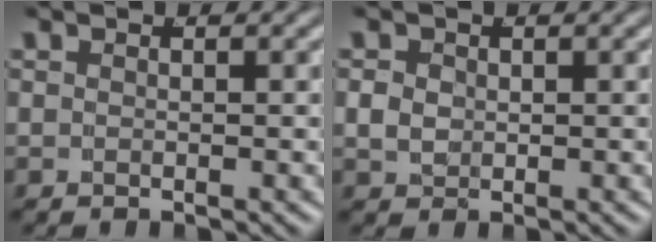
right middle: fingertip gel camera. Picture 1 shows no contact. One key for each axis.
{"total": 1.9, "fx": 0.0, "fy": 1.6, "fz": 1.0, "tx": -0.027, "ty": -0.011, "tz": 0.012}